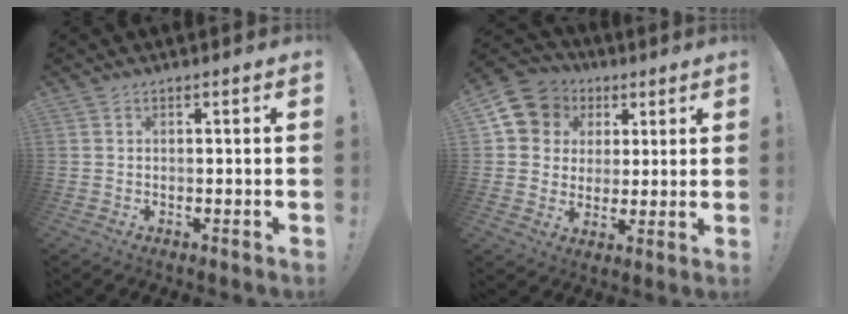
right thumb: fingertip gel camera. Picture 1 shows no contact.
{"total": 11.2, "force": [4.3, 9.7, 3.6], "torque": [-0.058, -0.017, 0.090]}